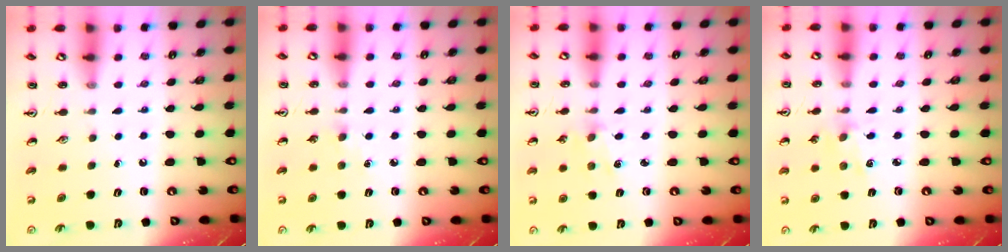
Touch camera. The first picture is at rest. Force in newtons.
{"total": 2.8, "press": 2.8, "slide": 0.4}
{"total": 2.1, "press": 2.0, "slide": 0.3}
{"total": 2.7, "press": 2.7, "slide": 0.4}